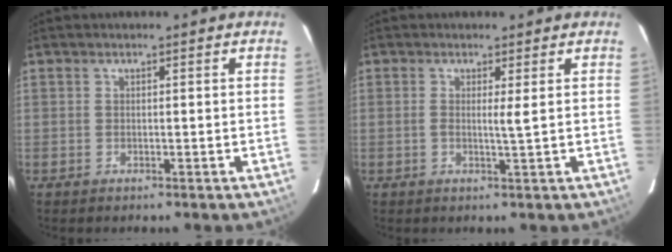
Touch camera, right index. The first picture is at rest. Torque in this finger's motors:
{"motor_torque": [-0.38, -0.01, -0.07, -0.01]}